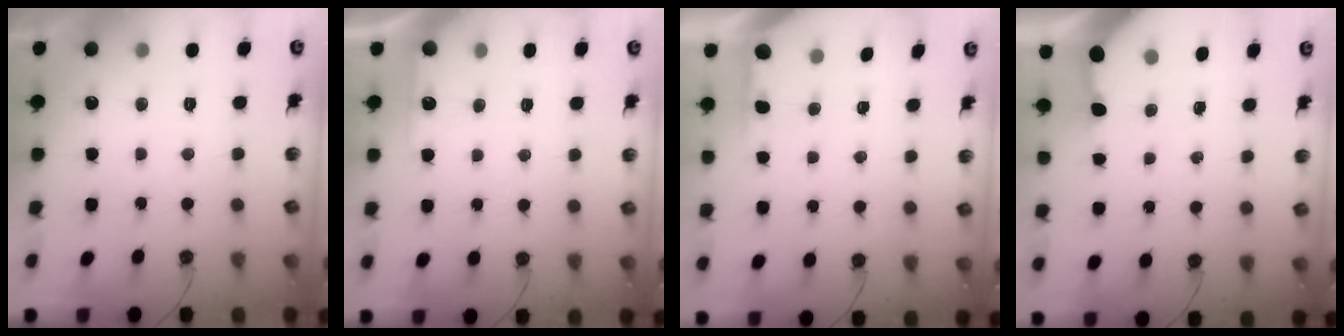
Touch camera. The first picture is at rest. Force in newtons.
{"total": 6.3, "press": 6.3, "slide": 0.4}
{"total": 2.2, "press": 2.2, "slide": 0.3}
{"total": 3.6, "press": 3.6, "slide": 0.4}